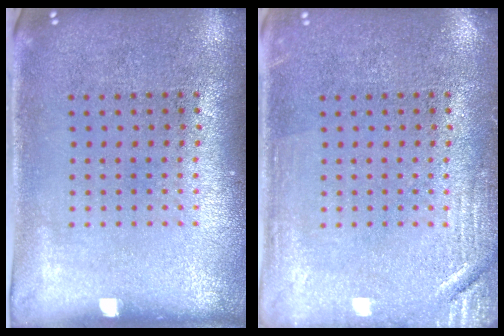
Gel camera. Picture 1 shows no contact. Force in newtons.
{"total": 2.3, "press": 2.2, "slide": 0.4}